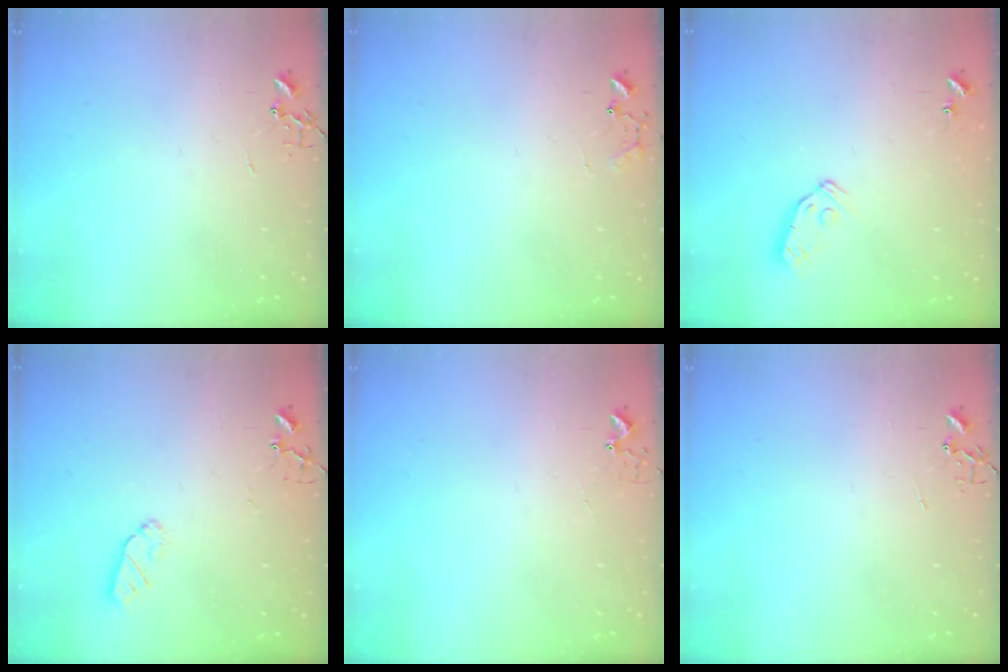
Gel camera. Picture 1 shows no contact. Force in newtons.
{"total": 7.4, "press": 7.4, "slide": 0.6}
{"total": 6.5, "press": 6.5, "slide": 0.4}
{"total": 4.9, "press": 4.8, "slide": 0.6}
{"total": 3.7, "press": 3.6, "slide": 0.5}
{"total": 0.0}